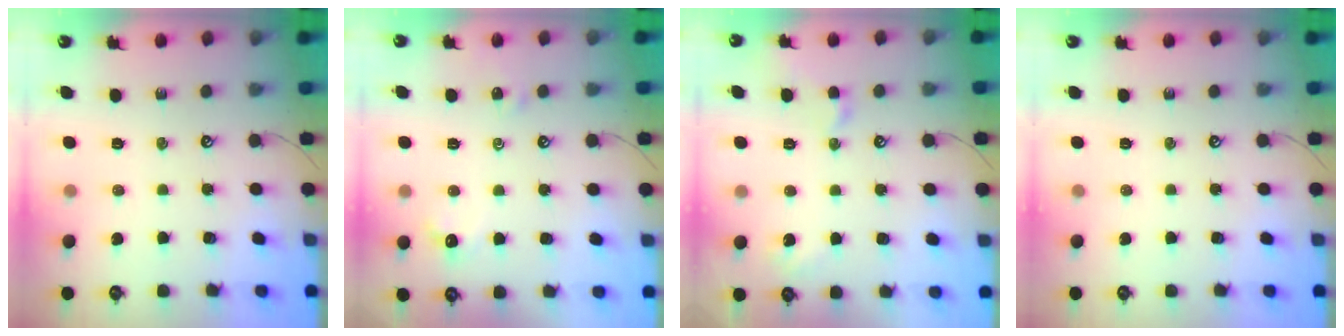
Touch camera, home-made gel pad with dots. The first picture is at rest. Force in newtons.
{"total": 2.3, "press": 2.2, "slide": 0.6}
{"total": 3.3, "press": 3.2, "slide": 0.7}
{"total": 0.0}